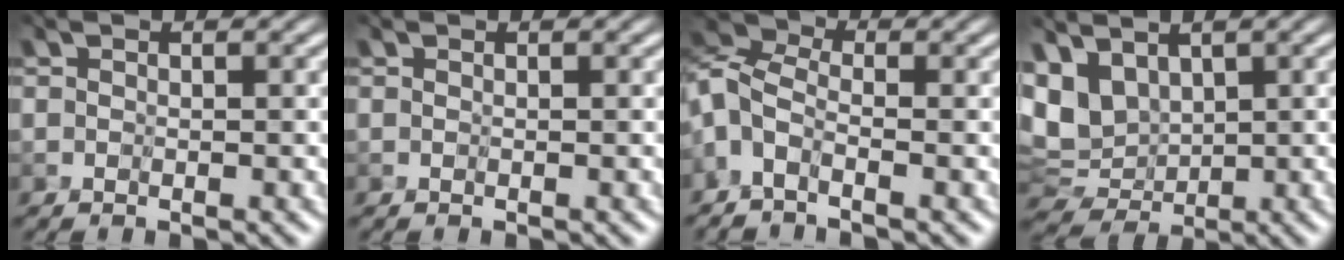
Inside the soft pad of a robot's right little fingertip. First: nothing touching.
{"total": 0.0}
{"total": 3.6, "force": [-2.7, 1.2, 2.0], "torque": [-0.053, 0.005, -0.067]}
{"total": 6.6, "force": [1.6, 4.5, 4.6], "torque": [-0.098, 0.000, 0.045]}